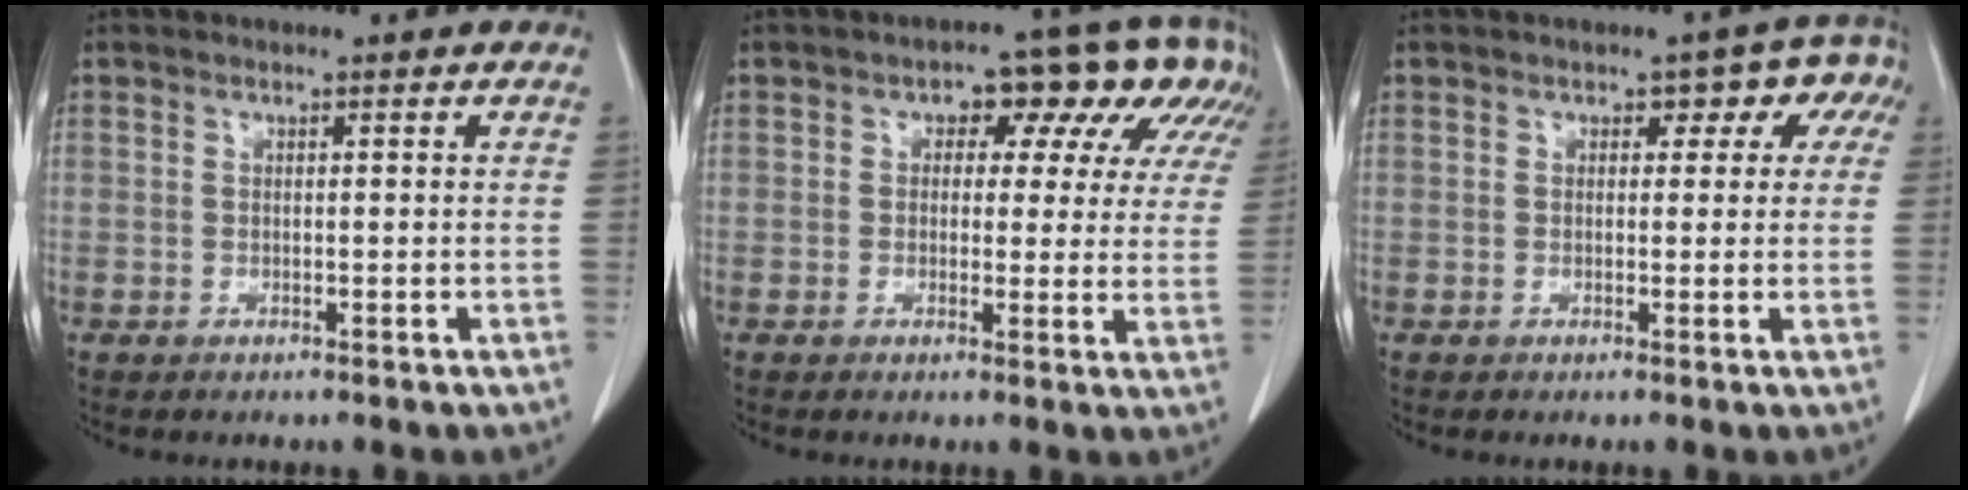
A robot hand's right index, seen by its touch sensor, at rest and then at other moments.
{"total": 11.5, "force": [4.7, 6.3, 8.5], "torque": [-0.086, 0.034, 0.045]}
{"total": 5.1, "force": [1.7, 3.4, 3.4], "torque": [-0.017, 0.028, 0.012]}